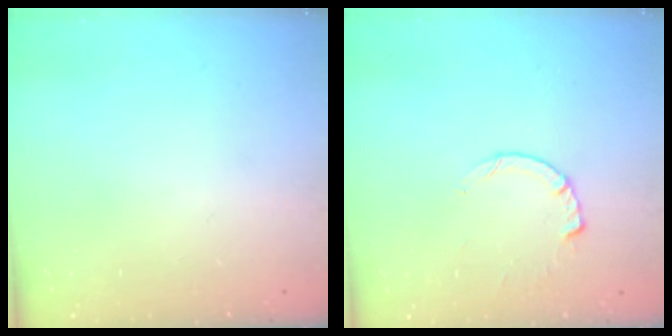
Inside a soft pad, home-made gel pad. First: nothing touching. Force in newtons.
{"total": 4.1, "press": 4.0, "slide": 0.8}